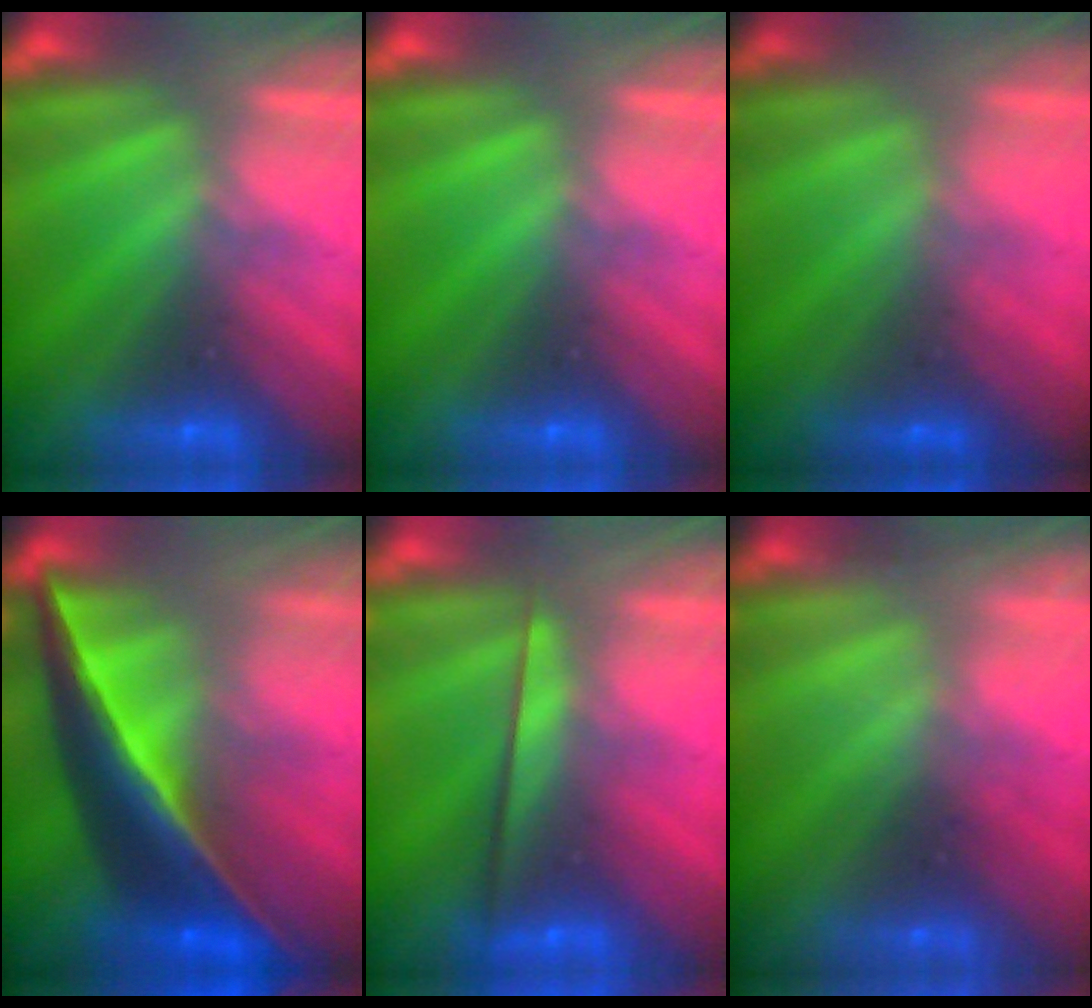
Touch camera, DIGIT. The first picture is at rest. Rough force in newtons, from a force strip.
{"total": 0.0}
{"total": 1.2}
{"total": 9.1}
{"total": 2.2}
{"total": 2.3}